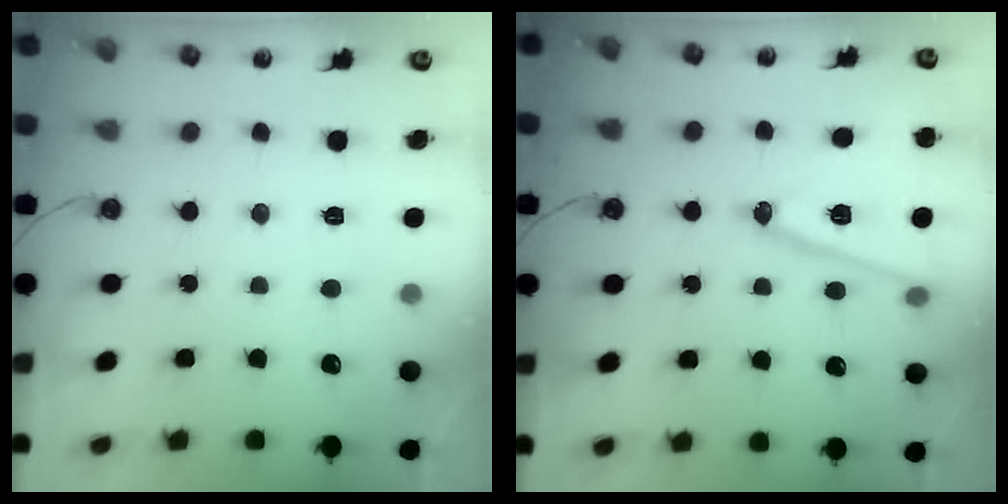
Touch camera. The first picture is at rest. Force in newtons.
{"total": 15.0, "press": 14.6, "slide": 3.4}